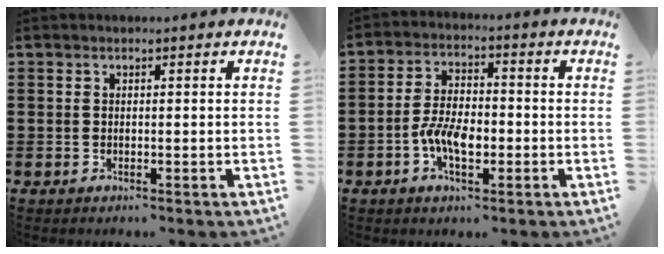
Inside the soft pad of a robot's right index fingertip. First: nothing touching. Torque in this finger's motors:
{"motor_torque": [1.01, 1.13, 0.20, 0.12]}